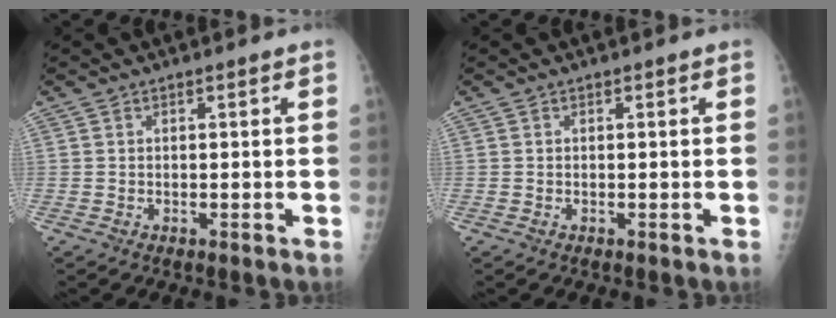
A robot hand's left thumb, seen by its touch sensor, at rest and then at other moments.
{"total": 0.0}